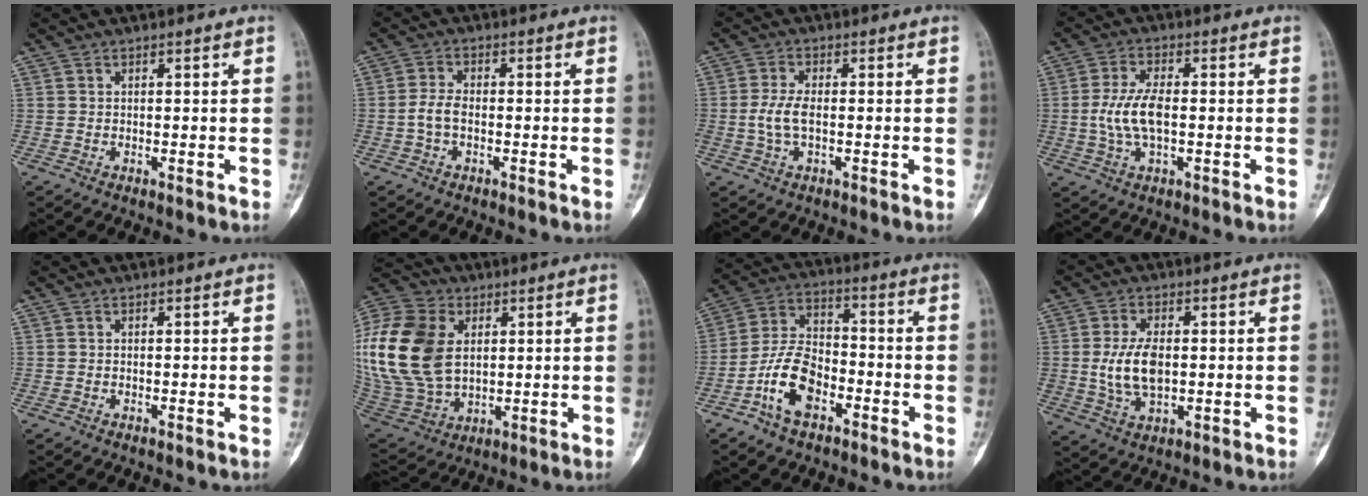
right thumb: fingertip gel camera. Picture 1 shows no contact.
{"total": 3.5, "force": [-0.8, 2.0, 2.7], "torque": [-0.061, 0.012, -0.019]}
{"total": 4.7, "force": [-0.5, 2.2, 4.1], "torque": [-0.099, 0.006, -0.010]}
{"total": 7.9, "force": [-0.5, 3.5, 7.1], "torque": [-0.156, 0.007, -0.011]}
{"total": 0.0}
{"total": 25.6, "force": [4.6, 17.8, 17.9], "torque": [-0.399, 0.002, 0.097]}
{"total": 11.4, "force": [-5.3, 6.5, 7.6], "torque": [-0.141, 0.039, -0.104]}
{"total": 8.8, "force": [0.2, 4.9, 7.3], "torque": [-0.141, -0.002, 0.010]}